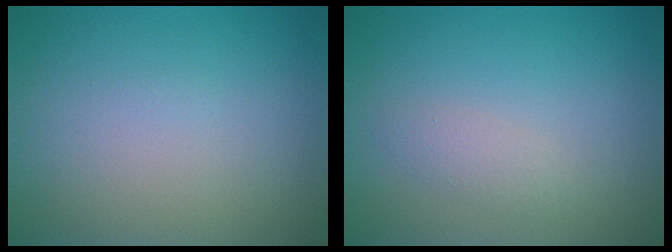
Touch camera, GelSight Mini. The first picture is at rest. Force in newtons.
{"total": 1.4, "press": 1.4, "slide": 0.1}